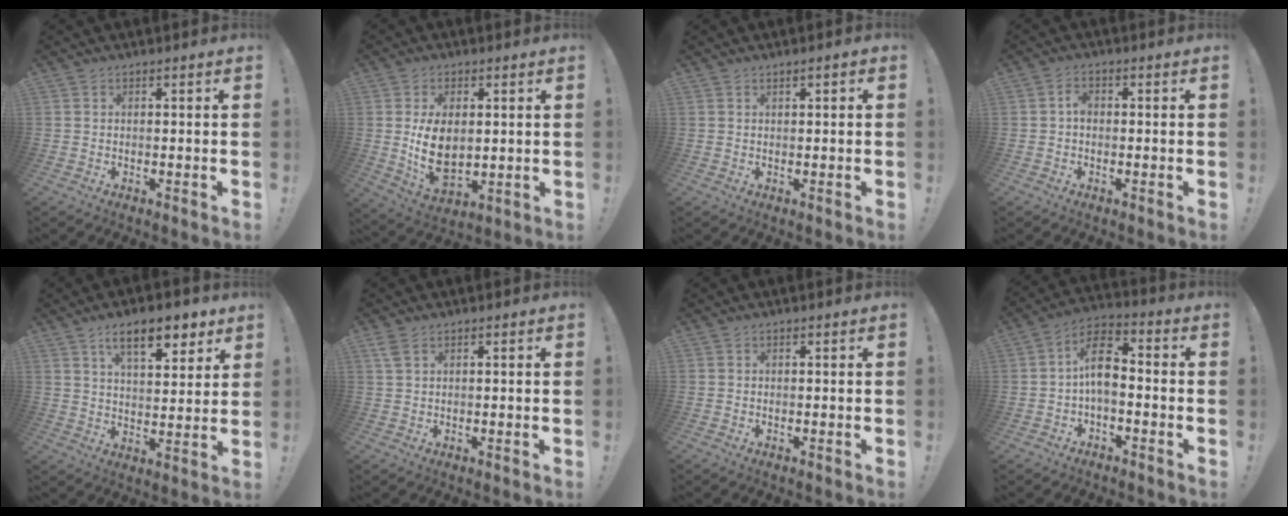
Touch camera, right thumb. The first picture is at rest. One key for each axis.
{"total": 10.4, "fx": 1.2, "fy": 6.7, "fz": 7.9, "tx": -0.143, "ty": -0.015, "tz": 0.022}
{"total": 1.0, "fx": 0.6, "fy": 0.4, "fz": 0.7, "tx": -0.007, "ty": 0.000, "tz": 0.009}
{"total": 2.4, "fx": -0.4, "fy": 1.7, "fz": 1.6, "tx": -0.030, "ty": 0.010, "tz": -0.008}
{"total": 12.3, "fx": 7.4, "fy": 4.6, "fz": 8.6, "tx": -0.125, "ty": -0.032, "tz": 0.125}
{"total": 2.9, "fx": 1.6, "fy": 1.1, "fz": 2.1, "tx": -0.037, "ty": -0.001, "tz": 0.028}
{"total": 0.0}
{"total": 10.6, "fx": 0.1, "fy": 7.2, "fz": 7.9, "tx": -0.138, "ty": 0.015, "tz": 0.005}